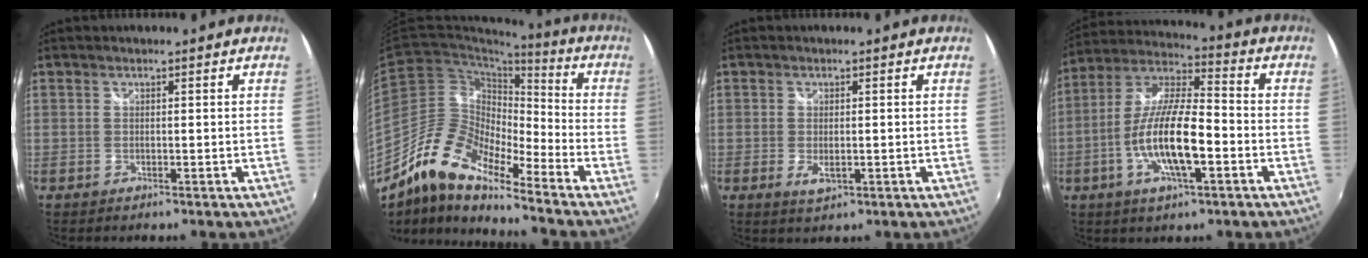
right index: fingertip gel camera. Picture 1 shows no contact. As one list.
[{"total": 14.3, "force": [-10.8, 3.9, 8.5], "torque": [-0.144, 0.004, -0.218]}, {"total": 3.0, "force": [-0.8, 1.4, 2.5], "torque": [-0.047, -0.008, -0.010]}, {"total": 14.8, "force": [-4.5, 4.1, 13.5], "torque": [-0.269, -0.005, -0.086]}]